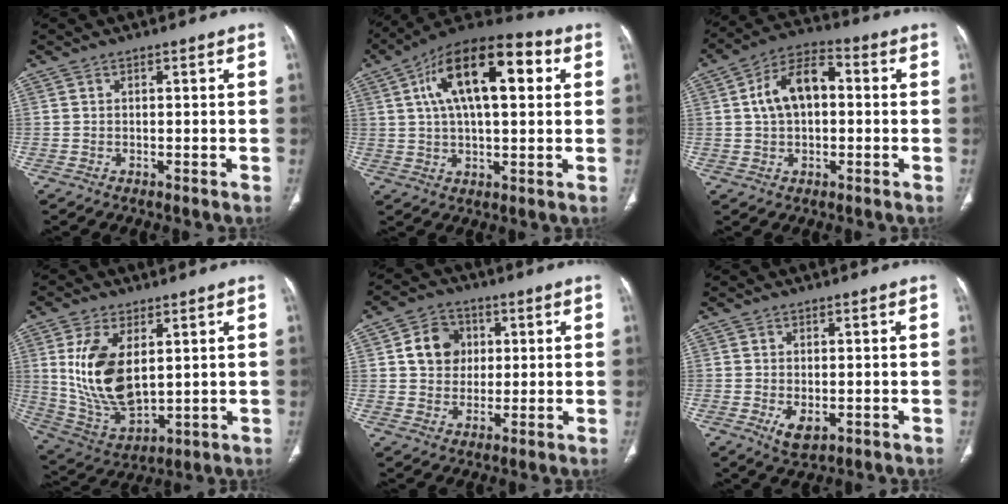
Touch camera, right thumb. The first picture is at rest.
{"total": 19.7, "force": [5.6, 8.8, 16.7], "torque": [-0.260, 0.020, 0.082]}
{"total": 10.8, "force": [1.2, 6.6, 8.4], "torque": [-0.146, 0.028, 0.013]}
{"total": 15.3, "force": [3.3, 8.3, 12.5], "torque": [-0.234, -0.020, 0.083]}
{"total": 9.4, "force": [1.7, 8.0, 4.7], "torque": [-0.049, 0.003, 0.023]}
{"total": 3.9, "force": [-1.1, 2.2, 3.1], "torque": [-0.053, -0.008, -0.009]}